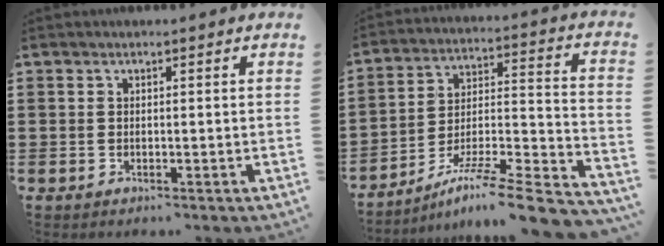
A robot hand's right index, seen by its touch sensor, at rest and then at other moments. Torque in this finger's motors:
{"motor_torque": [0.56, 0.64, 0.12, 0.01]}